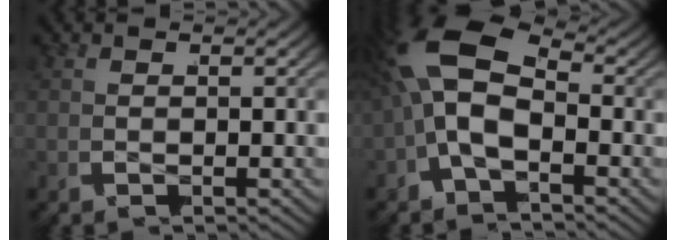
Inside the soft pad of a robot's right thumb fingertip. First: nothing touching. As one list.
[{"total": 11.2, "force": [0.0, 7.7, 8.1], "torque": [-0.199, -0.005, -0.011]}]